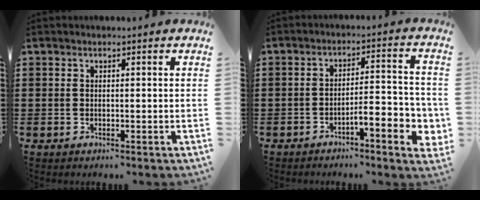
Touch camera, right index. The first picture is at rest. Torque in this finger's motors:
{"motor_torque": [0.34, -0.26, 0.21, 0.08]}